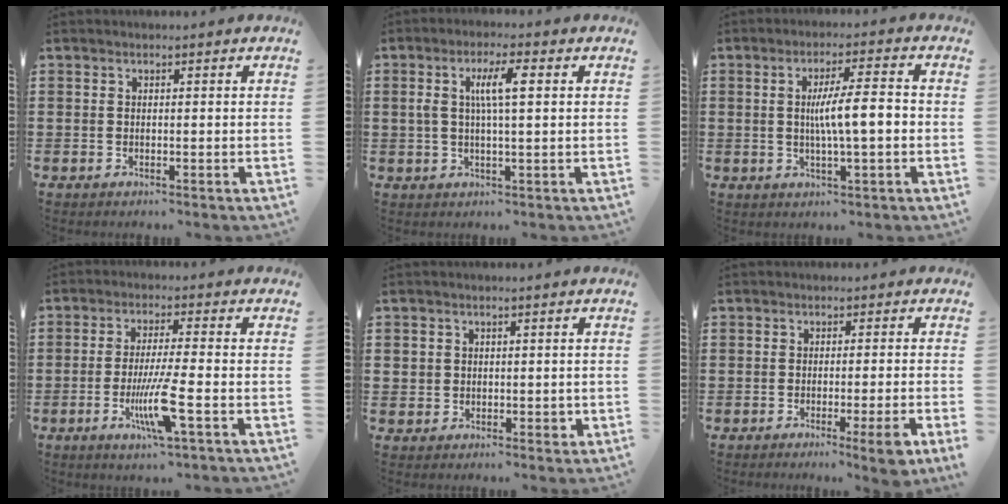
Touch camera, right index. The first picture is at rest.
{"total": 5.6, "force": [1.1, 1.3, 5.3], "torque": [-0.113, 0.005, 0.012]}
{"total": 7.0, "force": [-0.2, 0.9, 6.9], "torque": [-0.122, 0.001, -0.008]}
{"total": 8.4, "force": [-2.9, 0.5, 7.9], "torque": [-0.161, -0.023, -0.056]}
{"total": 2.3, "force": [0.5, 2.2, 0.5], "torque": [-0.017, 0.010, 0.008]}
{"total": 3.6, "force": [-1.8, -0.6, 3.0], "torque": [-0.047, -0.017, -0.029]}